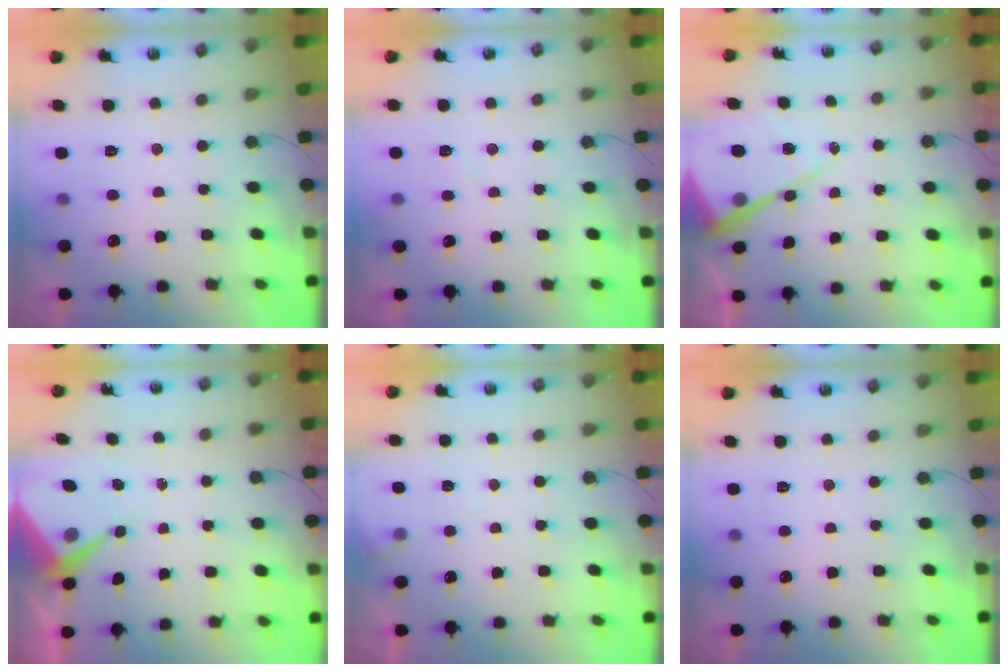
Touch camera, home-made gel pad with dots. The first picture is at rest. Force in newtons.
{"total": 4.2, "press": 4.2, "slide": 0.8}
{"total": 13.1, "press": 13.1, "slide": 1.1}
{"total": 6.6, "press": 6.5, "slide": 0.7}
{"total": 4.1, "press": 4.1, "slide": 0.6}
{"total": 0.0}